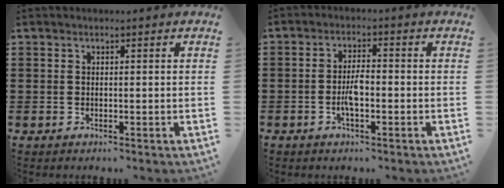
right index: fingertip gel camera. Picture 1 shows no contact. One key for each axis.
{"total": 3.5, "fx": -1.1, "fy": 1.1, "fz": 3.1, "tx": -0.072, "ty": -0.001, "tz": -0.026}